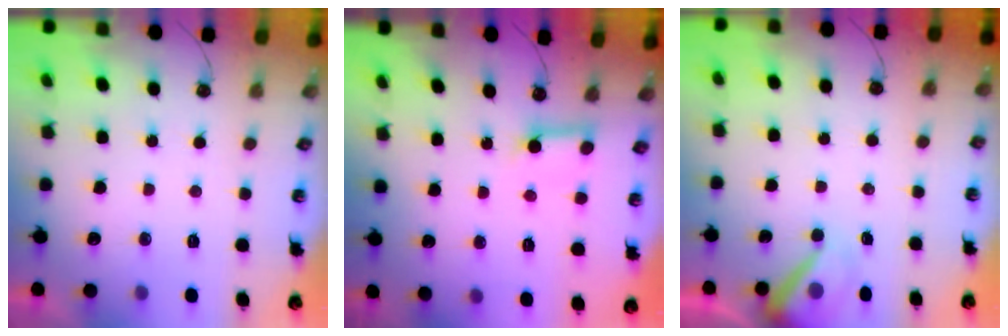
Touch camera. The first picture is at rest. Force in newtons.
{"total": 6.0, "press": 5.9, "slide": 0.6}
{"total": 7.7, "press": 7.7, "slide": 0.8}